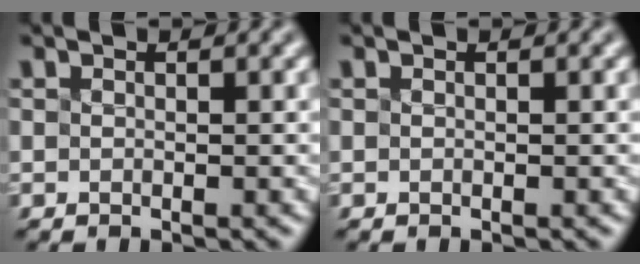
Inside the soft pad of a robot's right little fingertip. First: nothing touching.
{"total": 0.0}